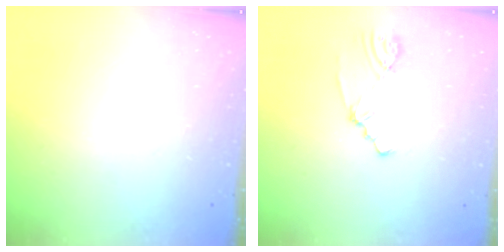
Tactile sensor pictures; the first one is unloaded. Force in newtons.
{"total": 1.9, "press": 1.9, "slide": 0.2}